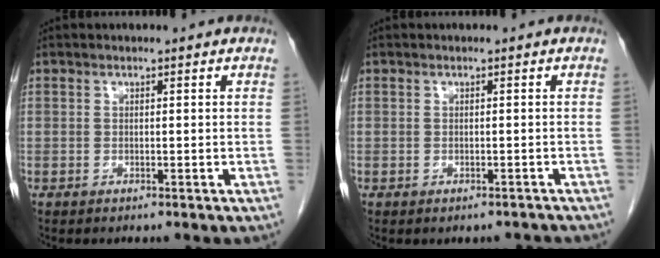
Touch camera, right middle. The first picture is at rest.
{"total": 2.0, "force": [-1.8, 0.8, 0.2], "torque": [0.003, 0.000, -0.025]}